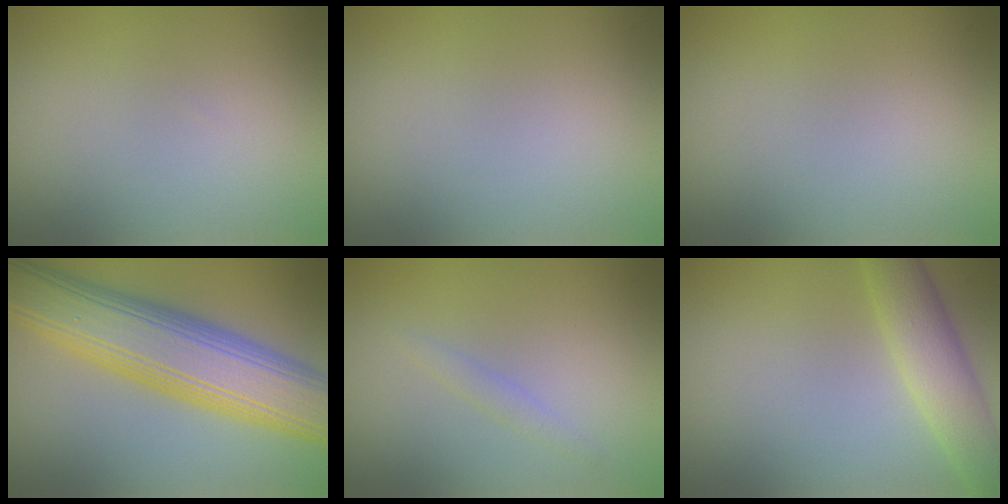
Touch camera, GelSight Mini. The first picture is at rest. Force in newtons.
{"total": 0.0}
{"total": 0.0}
{"total": 11.2, "press": 11.2, "slide": 0.2}
{"total": 0.9, "press": 0.8, "slide": 0.0}
{"total": 4.2, "press": 4.2, "slide": 0.2}